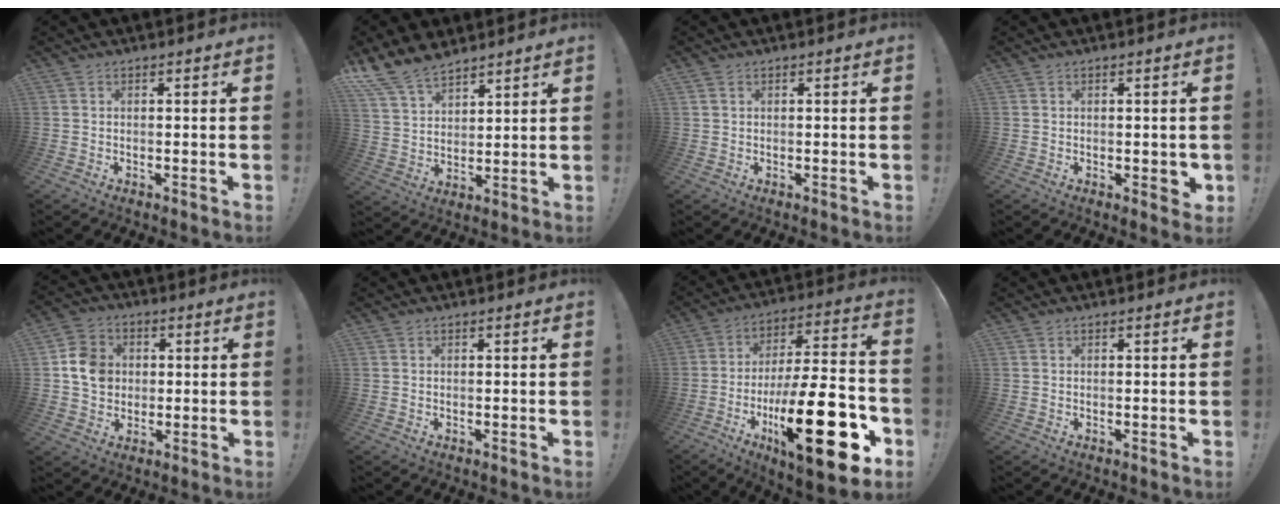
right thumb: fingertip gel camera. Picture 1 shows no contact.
{"total": 12.0, "force": [9.7, 5.7, 4.2], "torque": [-0.090, -0.061, 0.188]}
{"total": 1.1, "force": [0.6, 0.7, 0.5], "torque": [-0.009, 0.001, 0.012]}
{"total": 2.5, "force": [-0.1, 1.4, 2.0], "torque": [-0.021, 0.001, -0.001]}
{"total": 10.3, "force": [1.3, 9.2, 4.6], "torque": [-0.069, 0.006, 0.031]}
{"total": 0.0}
{"total": 29.6, "force": [-10.0, 9.2, 26.3], "torque": [-0.441, 0.051, -0.154]}
{"total": 0.0}